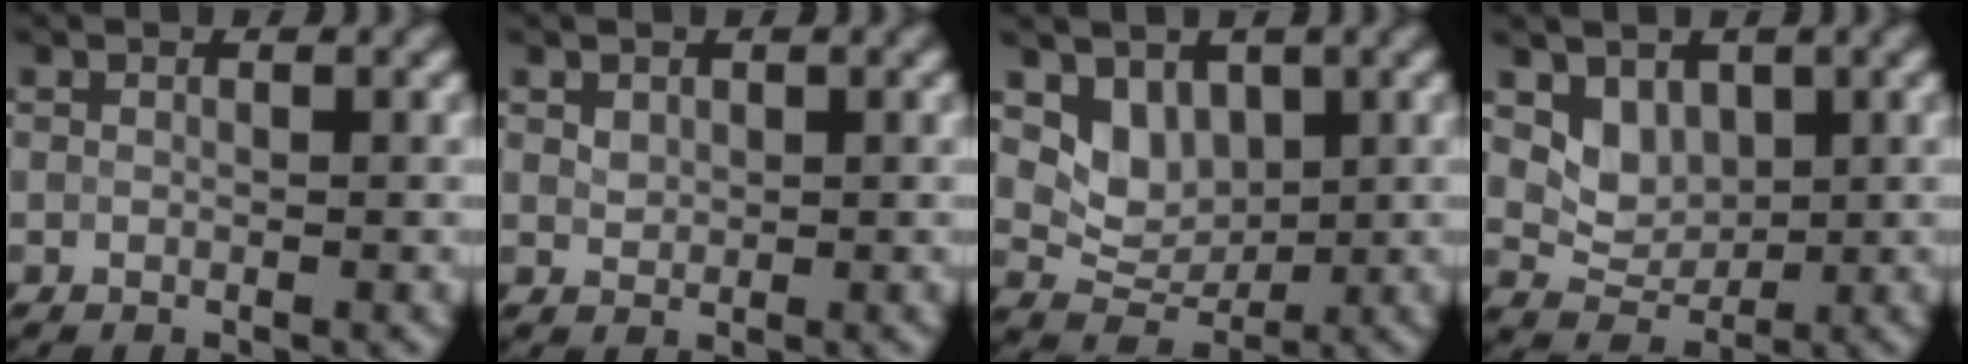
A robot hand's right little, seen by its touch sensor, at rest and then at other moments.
{"total": 1.0, "force": [0.5, 0.7, 0.4], "torque": [-0.008, -0.002, 0.014]}
{"total": 3.5, "force": [1.5, 2.7, 1.8], "torque": [-0.034, -0.011, 0.027]}
{"total": 3.0, "force": [1.3, 2.3, 1.4], "torque": [-0.027, -0.011, 0.026]}